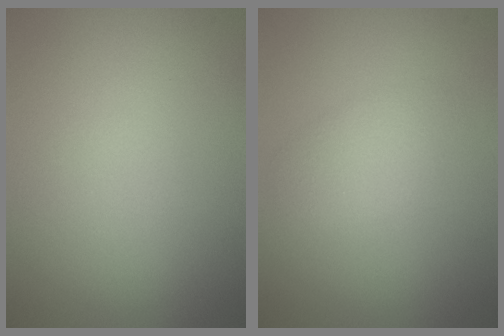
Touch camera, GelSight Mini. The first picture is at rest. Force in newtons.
{"total": 2.0, "press": 2.0, "slide": 0.1}